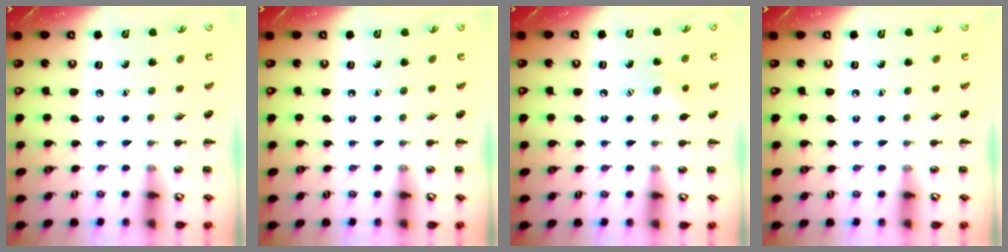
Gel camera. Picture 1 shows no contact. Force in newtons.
{"total": 0.0}
{"total": 5.1, "press": 5.0, "slide": 1.2}
{"total": 0.0}